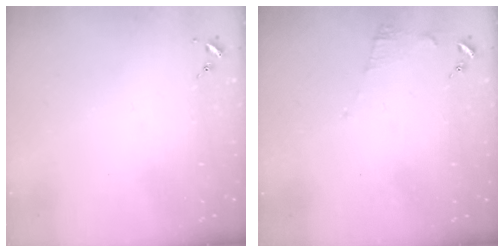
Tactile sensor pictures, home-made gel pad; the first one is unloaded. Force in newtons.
{"total": 6.7, "press": 6.7, "slide": 0.5}